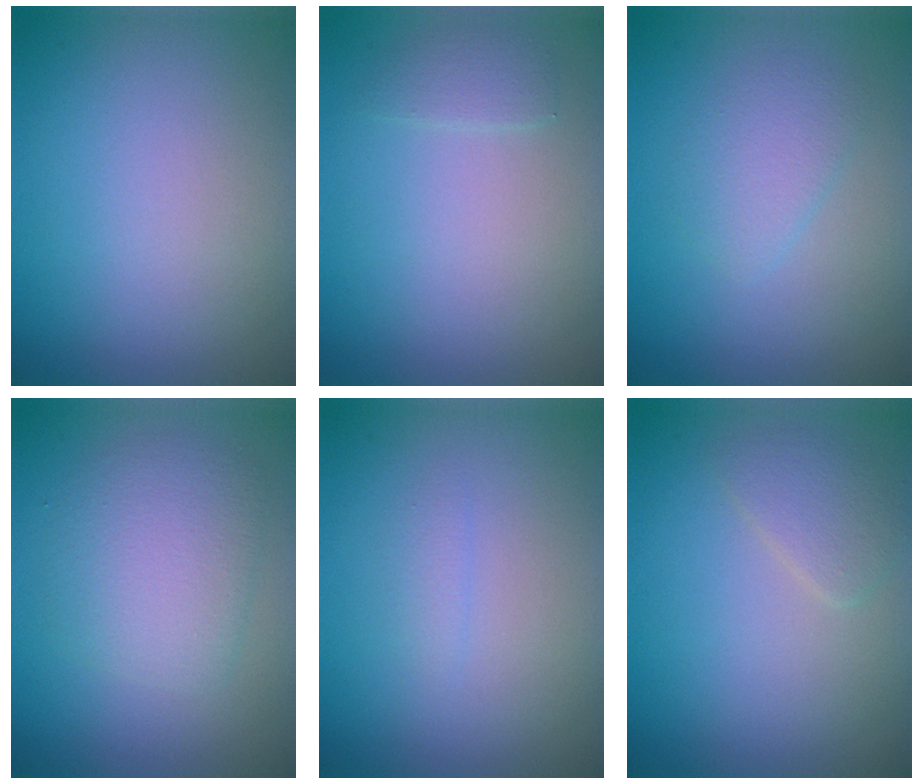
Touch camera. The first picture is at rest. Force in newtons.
{"total": 1.1, "press": 1.1, "slide": 0.2}
{"total": 2.0, "press": 2.0, "slide": 0.1}
{"total": 4.0, "press": 4.0, "slide": 0.2}
{"total": 0.7, "press": 0.7, "slide": 0.0}
{"total": 1.8, "press": 1.8, "slide": 0.1}